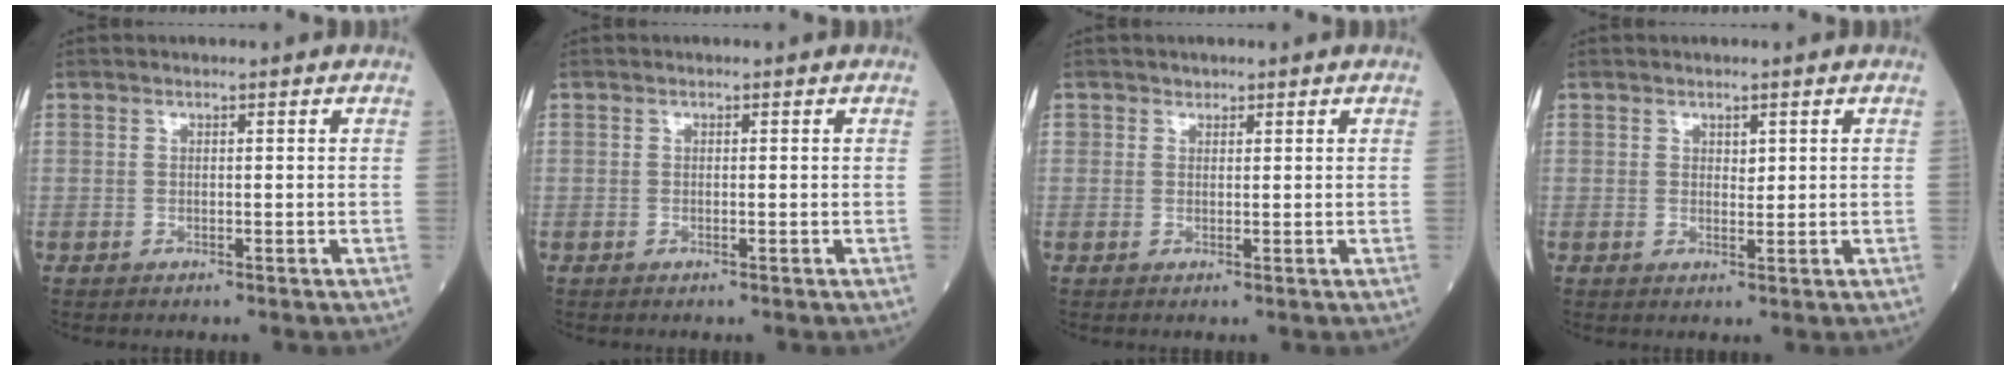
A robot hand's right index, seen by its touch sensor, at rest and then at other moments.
{"total": 0.0}
{"total": 2.3, "force": [1.0, 2.0, 0.5], "torque": [-0.023, 0.016, 0.020]}
{"total": 1.9, "force": [0.7, 1.2, 1.2], "torque": [-0.032, 0.005, 0.018]}